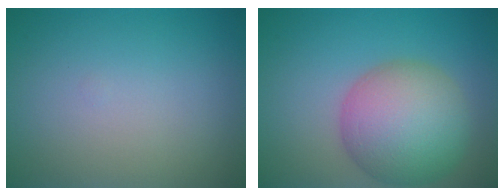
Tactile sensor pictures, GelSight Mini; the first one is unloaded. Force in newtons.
{"total": 8.7, "press": 8.7, "slide": 0.4}